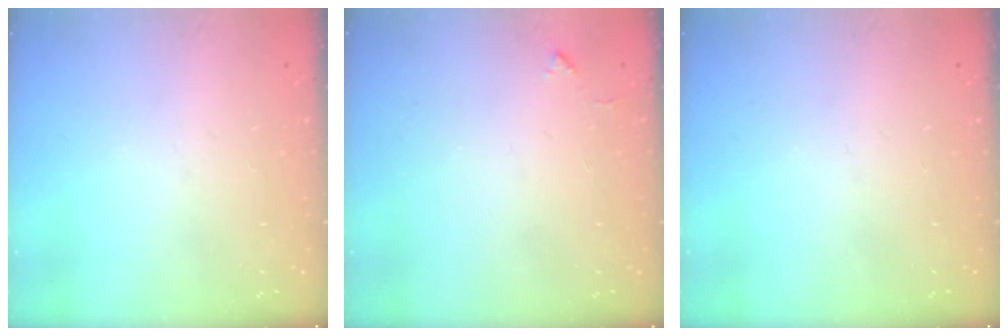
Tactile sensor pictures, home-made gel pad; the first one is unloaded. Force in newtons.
{"total": 3.7, "press": 3.7, "slide": 0.5}
{"total": 0.0}